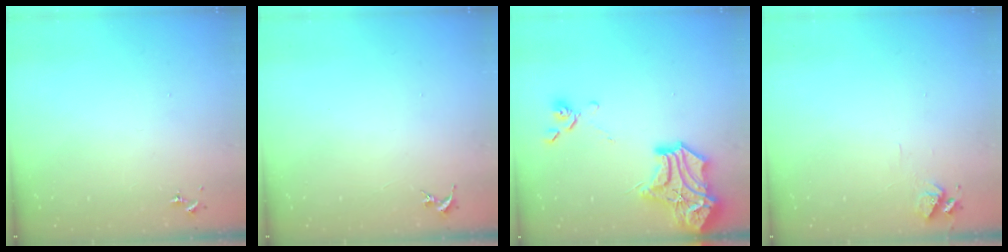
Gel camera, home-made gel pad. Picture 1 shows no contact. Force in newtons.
{"total": 0.0}
{"total": 19.5, "press": 19.4, "slide": 2.1}
{"total": 6.4, "press": 6.4, "slide": 0.8}